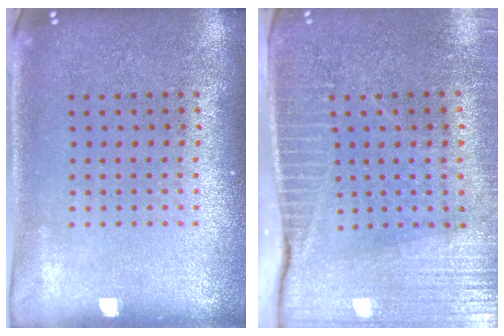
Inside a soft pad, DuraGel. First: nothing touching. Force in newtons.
{"total": 3.7, "press": 3.4, "slide": 1.5}